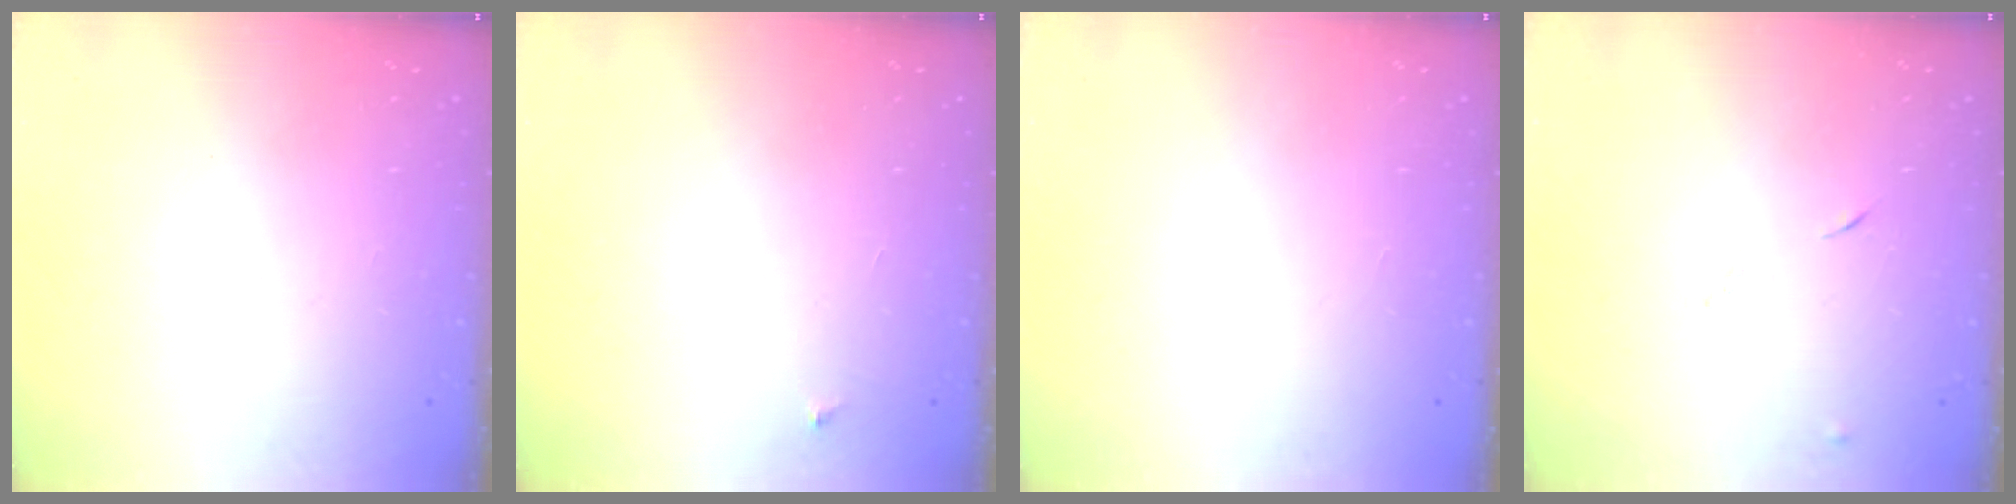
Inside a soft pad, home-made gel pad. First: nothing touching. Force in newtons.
{"total": 3.2, "press": 3.2, "slide": 0.5}
{"total": 1.5, "press": 1.5, "slide": 0.1}
{"total": 5.2, "press": 5.1, "slide": 0.6}